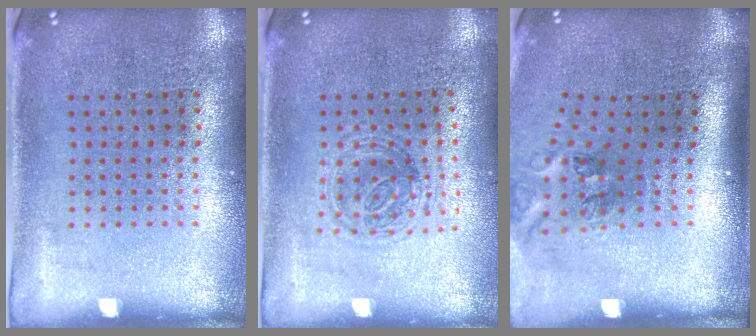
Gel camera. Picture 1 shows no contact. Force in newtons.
{"total": 1.2, "press": 1.1, "slide": 0.5}
{"total": 1.7, "press": 1.2, "slide": 1.3}